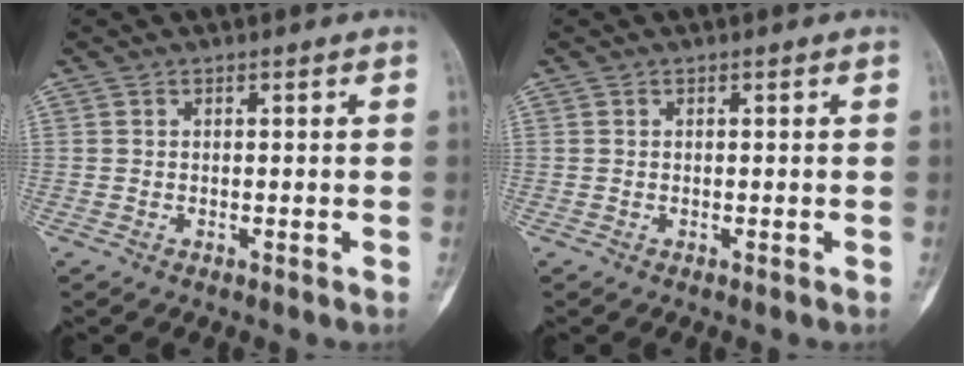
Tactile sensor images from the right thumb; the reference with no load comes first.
{"total": 0.0}